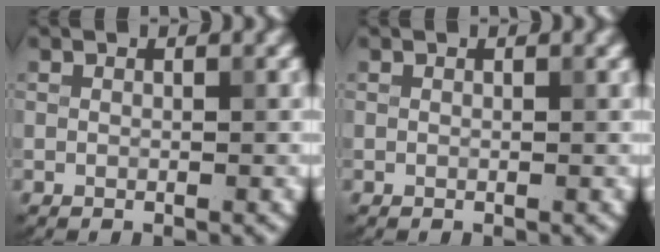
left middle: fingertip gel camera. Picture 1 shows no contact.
{"total": 0.0}